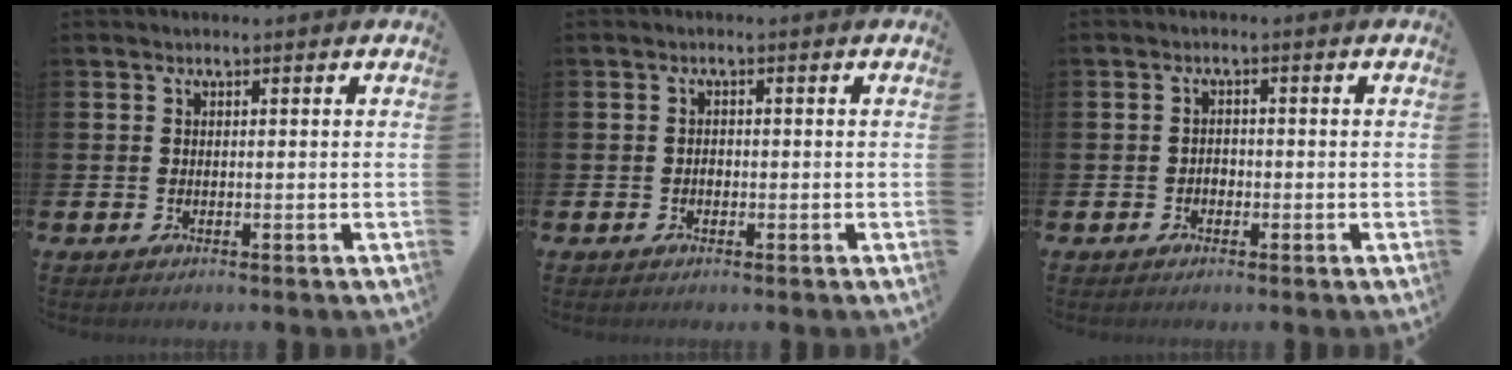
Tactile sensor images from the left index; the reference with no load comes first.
{"total": 0.9, "force": [-0.4, 0.6, 0.5], "torque": [-0.008, 0.003, -0.009]}
{"total": 1.3, "force": [-0.6, 1.0, 0.6], "torque": [-0.010, 0.004, -0.014]}